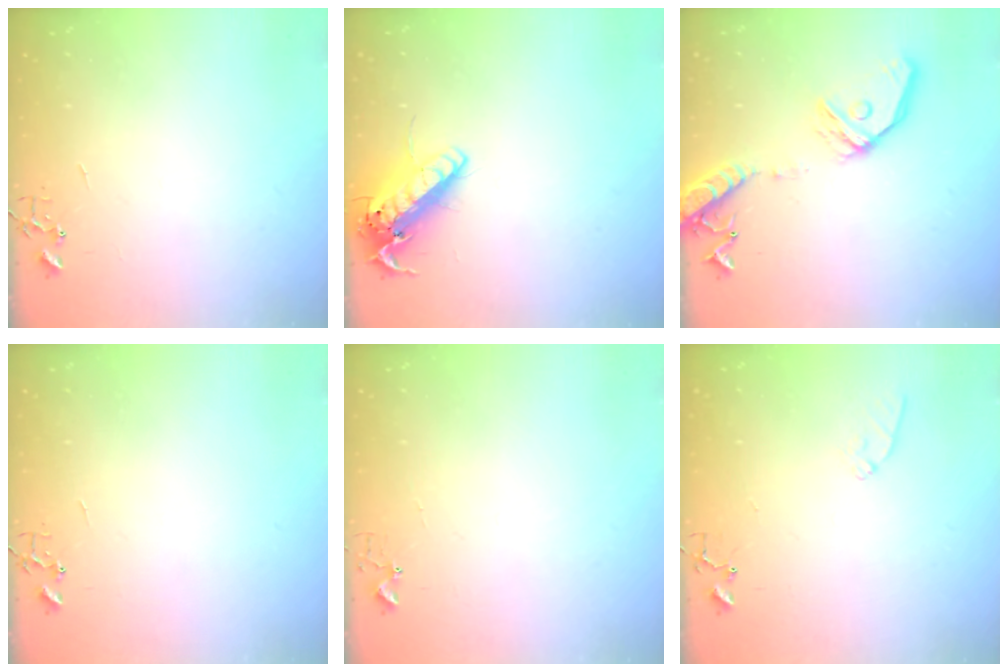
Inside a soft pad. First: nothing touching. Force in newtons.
{"total": 14.9, "press": 14.7, "slide": 2.8}
{"total": 16.3, "press": 16.0, "slide": 3.2}
{"total": 0.0}
{"total": 2.7, "press": 2.7, "slide": 0.3}
{"total": 6.4, "press": 6.4, "slide": 0.6}